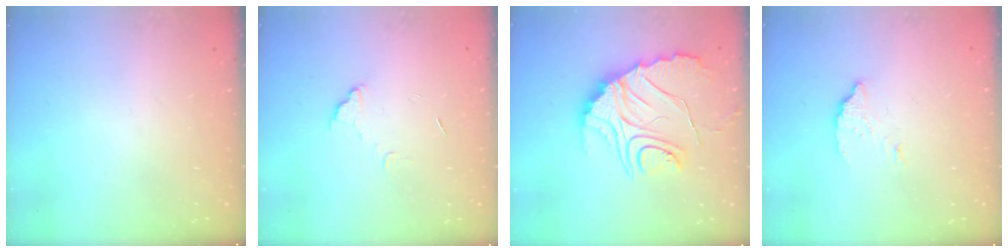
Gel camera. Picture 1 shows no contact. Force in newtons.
{"total": 4.3, "press": 4.3, "slide": 0.3}
{"total": 15.6, "press": 15.6, "slide": 1.4}
{"total": 2.9, "press": 2.9, "slide": 0.0}